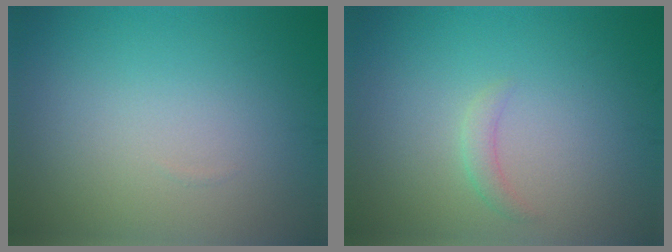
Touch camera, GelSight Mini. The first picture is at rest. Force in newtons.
{"total": 1.2, "press": 1.2, "slide": 0.1}